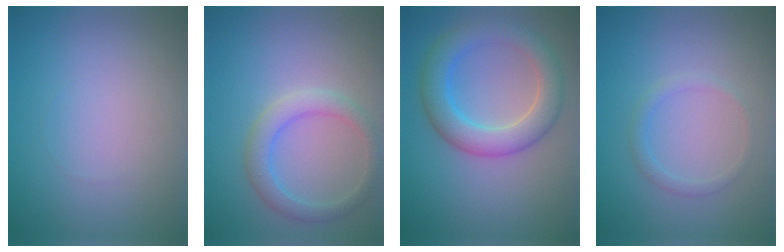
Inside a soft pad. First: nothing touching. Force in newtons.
{"total": 2.9, "press": 2.9, "slide": 0.1}
{"total": 5.2, "press": 5.2, "slide": 0.2}
{"total": 1.2, "press": 1.2, "slide": 0.0}